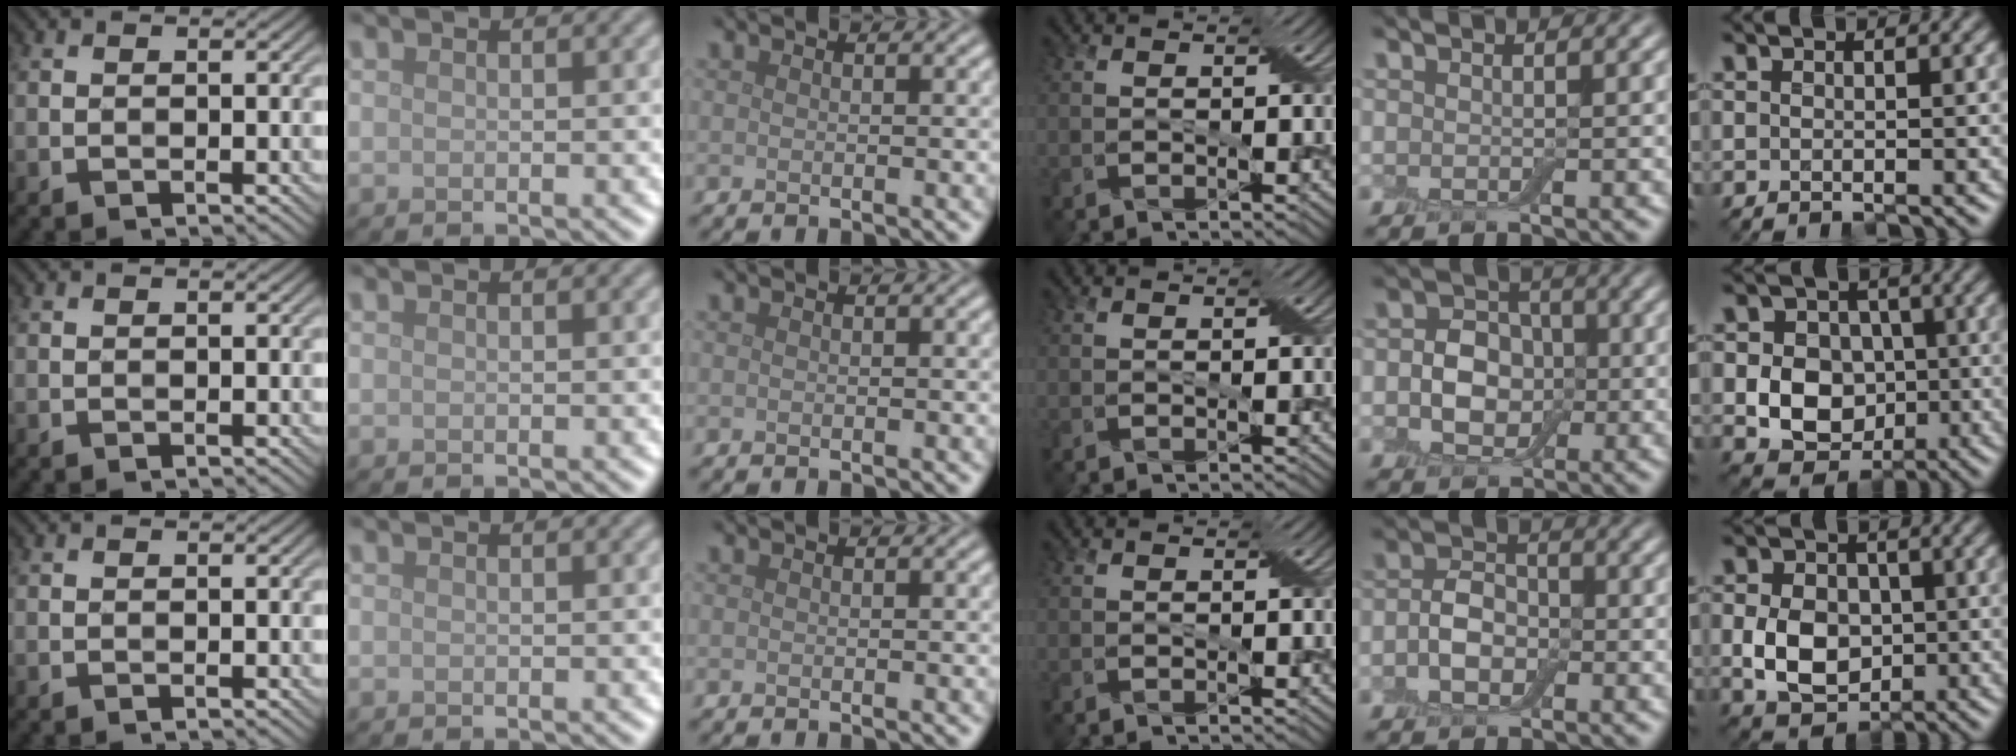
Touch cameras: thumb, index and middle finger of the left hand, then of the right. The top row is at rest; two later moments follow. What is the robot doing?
{"motion": "press", "object": "electronic device side button"}